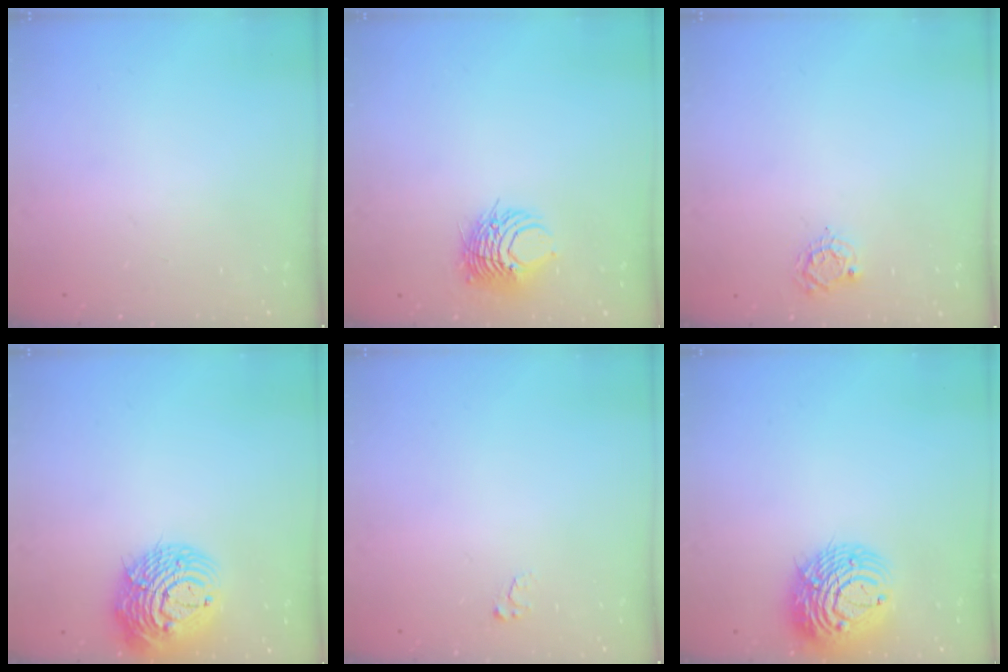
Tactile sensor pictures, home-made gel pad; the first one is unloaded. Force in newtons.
{"total": 7.5, "press": 7.5, "slide": 0.6}
{"total": 4.8, "press": 4.7, "slide": 0.4}
{"total": 14.9, "press": 14.8, "slide": 1.7}
{"total": 2.5, "press": 2.5, "slide": 0.3}
{"total": 13.9, "press": 13.8, "slide": 1.9}